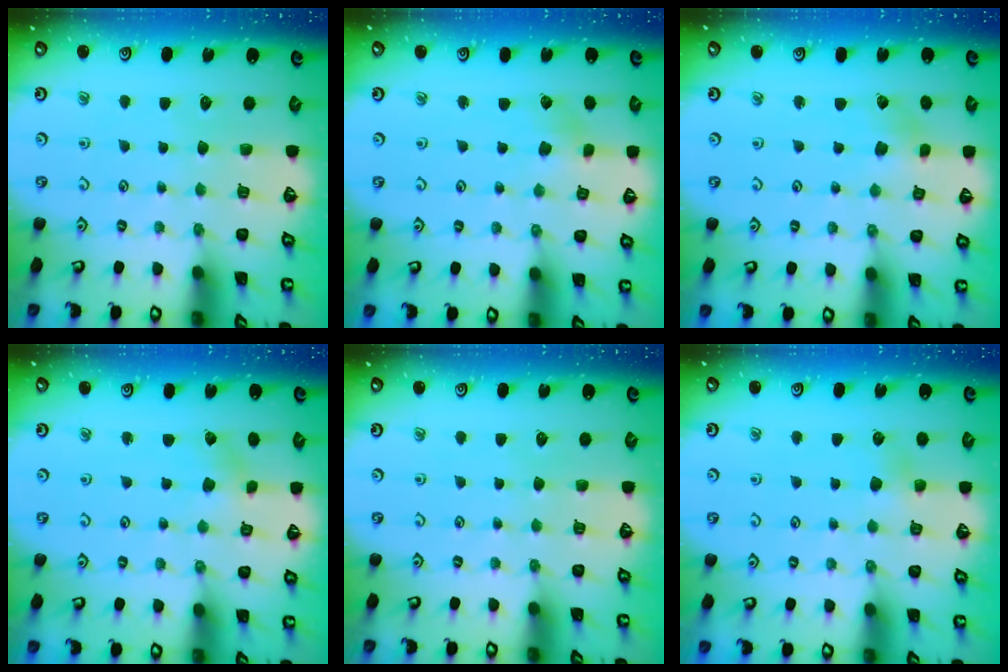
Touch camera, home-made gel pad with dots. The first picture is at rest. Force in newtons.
{"total": 2.3, "press": 2.3, "slide": 0.3}
{"total": 2.0, "press": 2.0, "slide": 0.4}
{"total": 1.1, "press": 1.1, "slide": 0.1}
{"total": 0.0}
{"total": 5.3, "press": 5.2, "slide": 0.6}